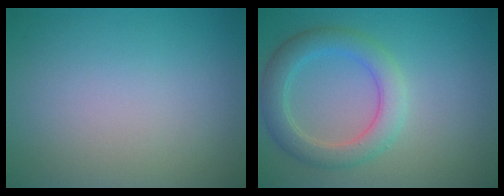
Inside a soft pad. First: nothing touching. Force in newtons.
{"total": 4.2, "press": 4.2, "slide": 0.3}